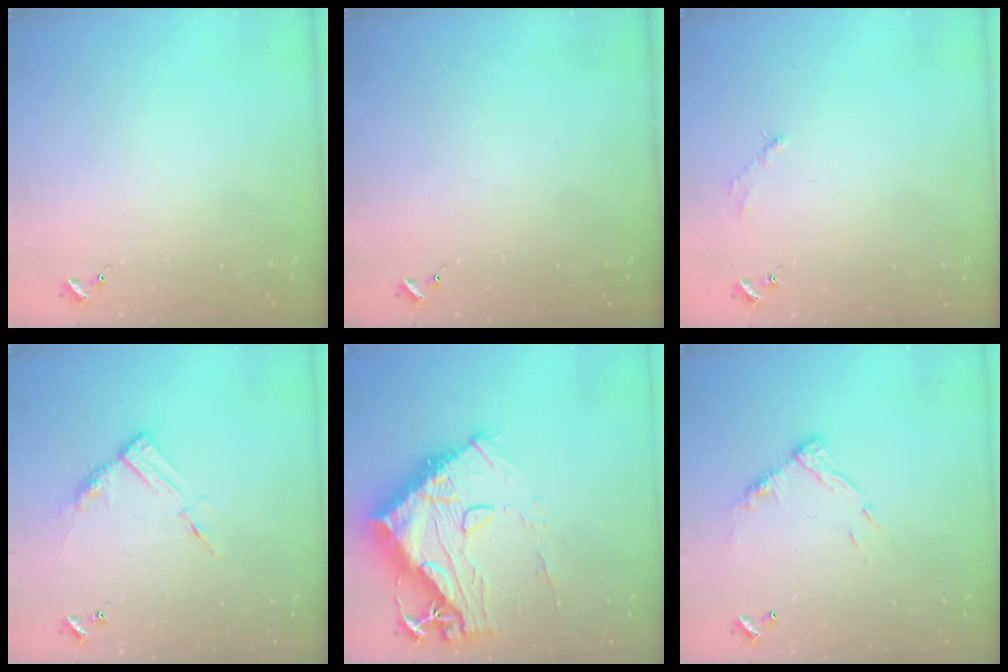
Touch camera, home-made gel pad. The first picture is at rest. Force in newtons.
{"total": 0.0}
{"total": 2.9, "press": 2.9, "slide": 0.4}
{"total": 8.8, "press": 8.8, "slide": 0.6}
{"total": 23.2, "press": 23.1, "slide": 2.2}
{"total": 10.9, "press": 10.9, "slide": 0.8}